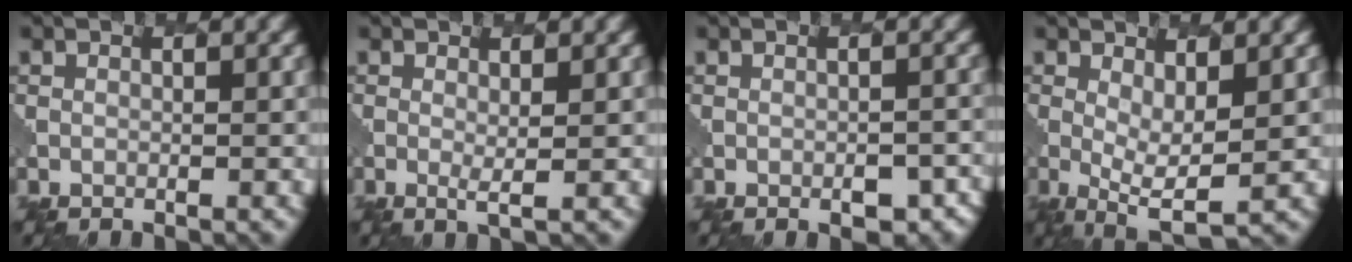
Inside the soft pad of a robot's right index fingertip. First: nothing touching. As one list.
[{"total": 0.9, "force": [0.5, 0.0, 0.8], "torque": [-0.020, -0.007, 0.007]}, {"total": 3.2, "force": [-1.6, 1.6, 2.3], "torque": [-0.031, 0.001, -0.010]}, {"total": 3.8, "force": [0.5, 1.2, 3.5], "torque": [-0.066, -0.012, 0.011]}]